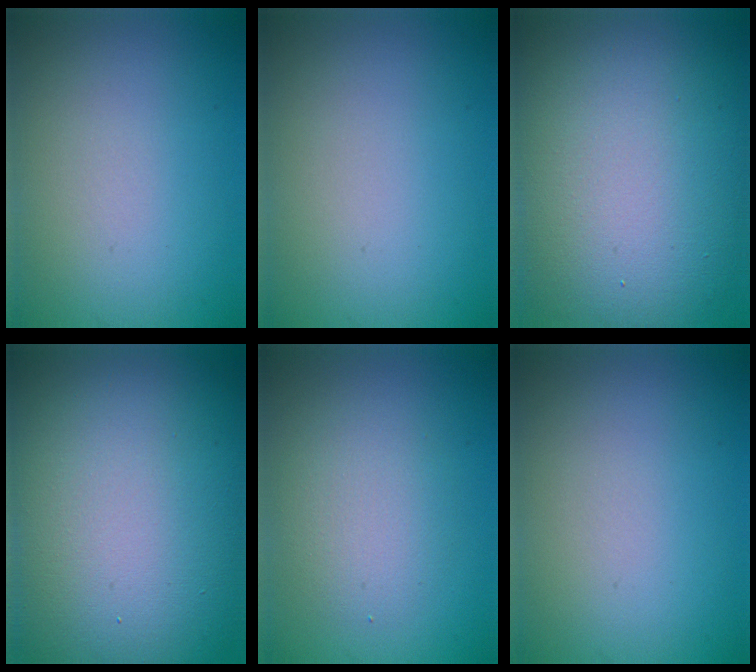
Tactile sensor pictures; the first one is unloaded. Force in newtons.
{"total": 0.0}
{"total": 13.1, "press": 13.1, "slide": 1.1}
{"total": 21.6, "press": 21.6, "slide": 0.7}
{"total": 2.8, "press": 2.8, "slide": 0.2}
{"total": 0.0}